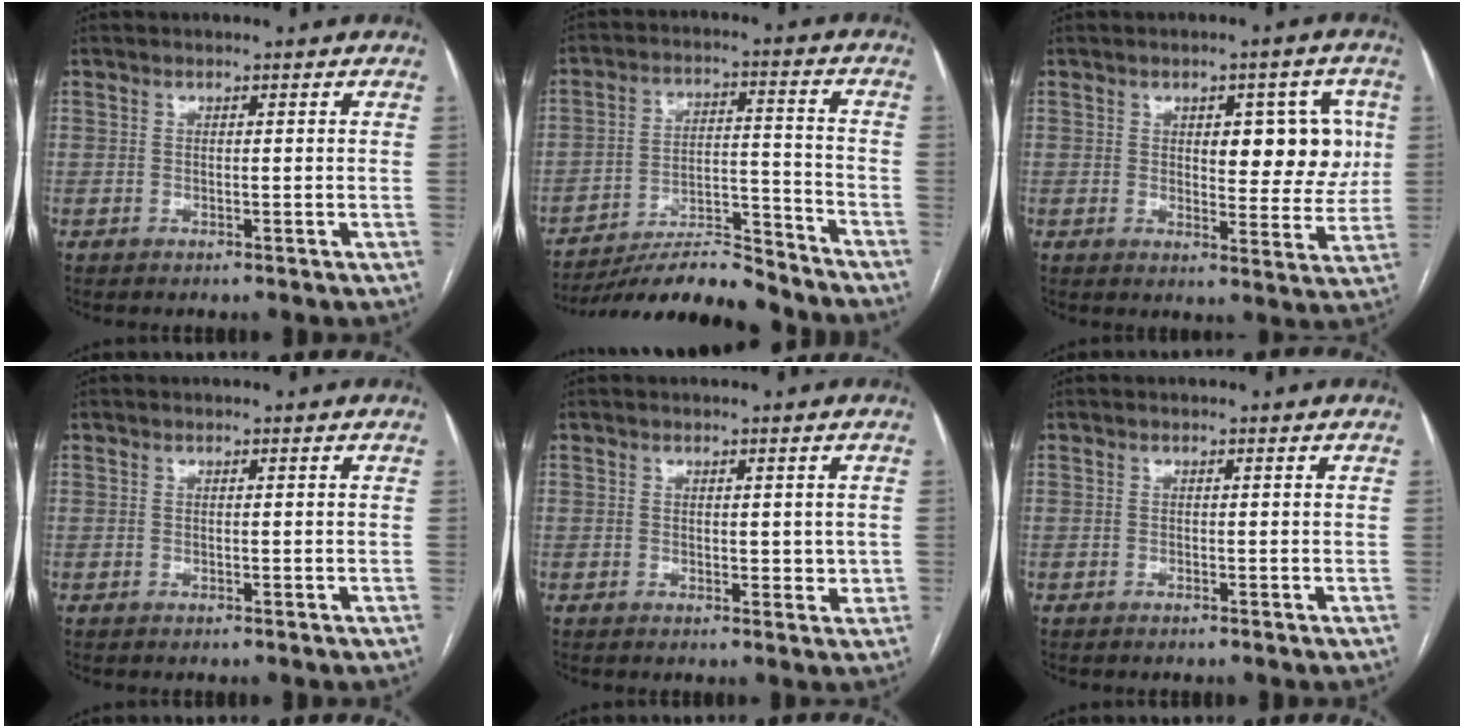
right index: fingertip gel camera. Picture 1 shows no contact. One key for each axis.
{"total": 13.7, "fx": -13.1, "fy": 1.7, "fz": 3.7, "tx": -0.055, "ty": 0.025, "tz": -0.215}
{"total": 9.6, "fx": 2.1, "fy": 4.3, "fz": 8.4, "tx": -0.086, "ty": 0.013, "tz": 0.030}
{"total": 0.0}
{"total": 2.5, "fx": 0.2, "fy": 1.3, "fz": 2.2, "tx": -0.027, "ty": -0.004, "tz": 0.004}
{"total": 0.0}